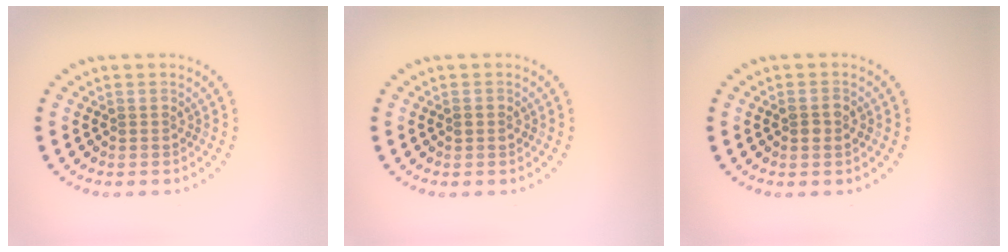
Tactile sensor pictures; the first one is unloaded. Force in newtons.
{"total": 1.1, "press": 1.0, "slide": 0.3}
{"total": 1.4, "press": 1.4, "slide": 0.3}